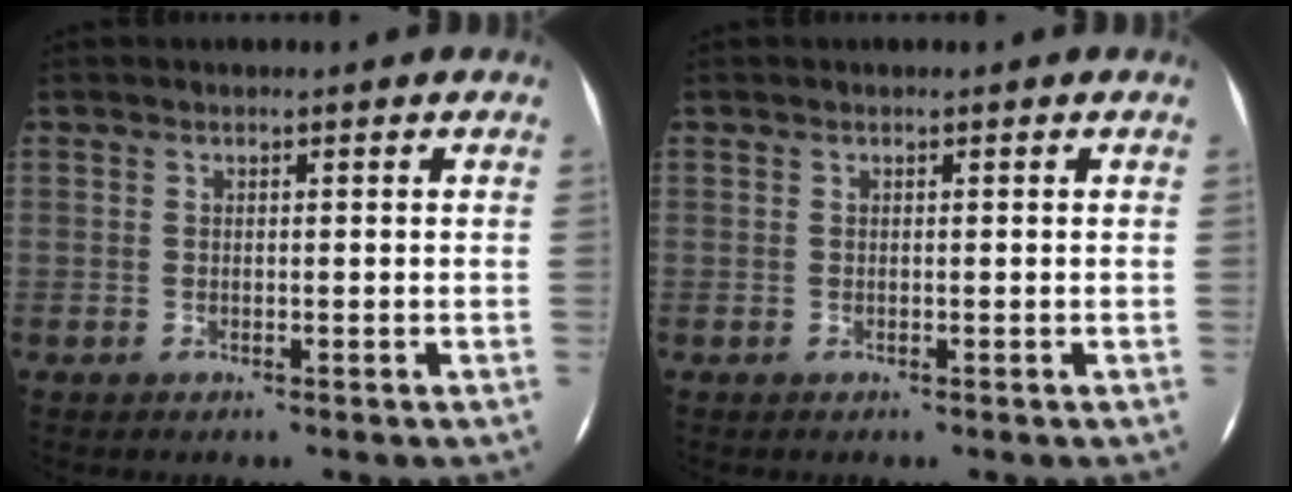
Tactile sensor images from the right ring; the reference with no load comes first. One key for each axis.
{"total": 0.0}